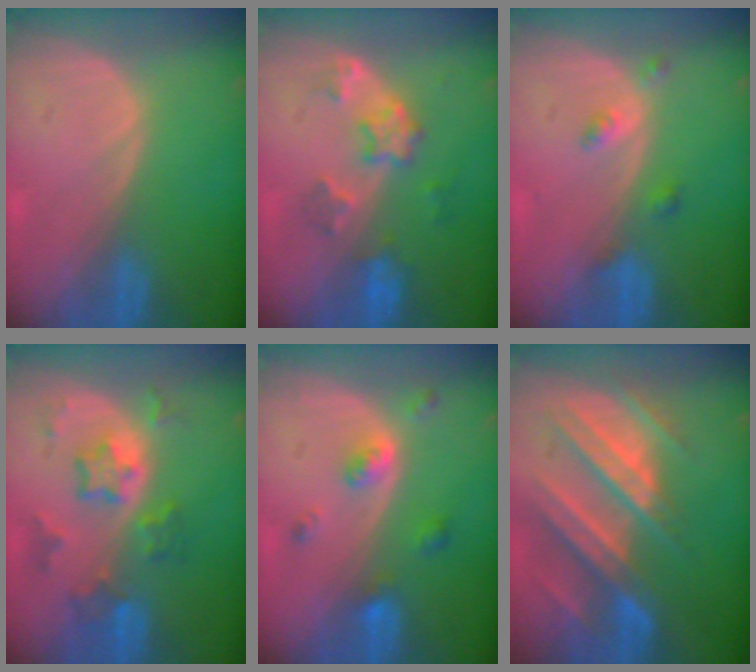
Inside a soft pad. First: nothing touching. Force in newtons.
{"total": 6.0, "press": 5.5, "slide": 2.6}
{"total": 2.5, "press": 2.5, "slide": 0.2}
{"total": 7.2, "press": 6.5, "slide": 3.1}
{"total": 4.4, "press": 4.1, "slide": 1.7}
{"total": 11.1, "press": 9.9, "slide": 5.1}